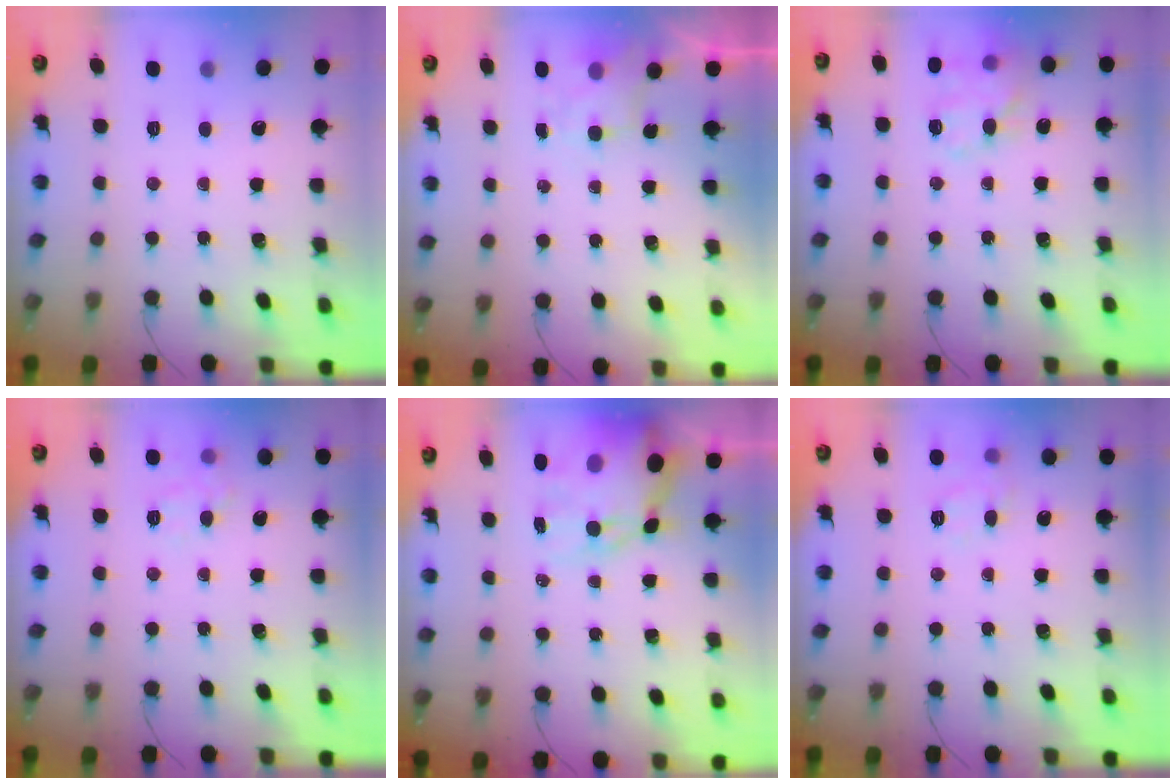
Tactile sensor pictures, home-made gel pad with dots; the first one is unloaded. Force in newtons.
{"total": 1.9, "press": 1.6, "slide": 1.0}
{"total": 14.7, "press": 14.5, "slide": 1.9}
{"total": 8.1, "press": 8.0, "slide": 1.2}
{"total": 12.9, "press": 12.6, "slide": 2.9}
{"total": 8.3, "press": 8.2, "slide": 1.4}